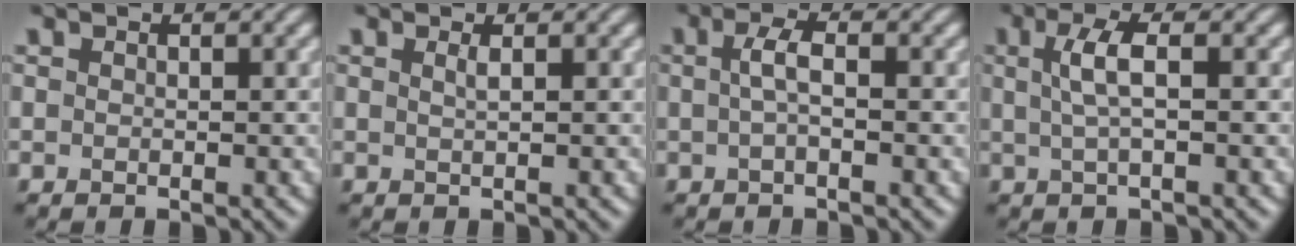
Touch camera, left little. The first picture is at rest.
{"total": 0.9, "force": [0.3, 0.3, 0.8], "torque": [-0.009, 0.002, 0.003]}
{"total": 1.9, "force": [0.0, 0.4, 1.8], "torque": [-0.038, 0.006, -0.002]}
{"total": 2.8, "force": [0.4, 0.7, 2.7], "torque": [-0.057, 0.005, 0.008]}